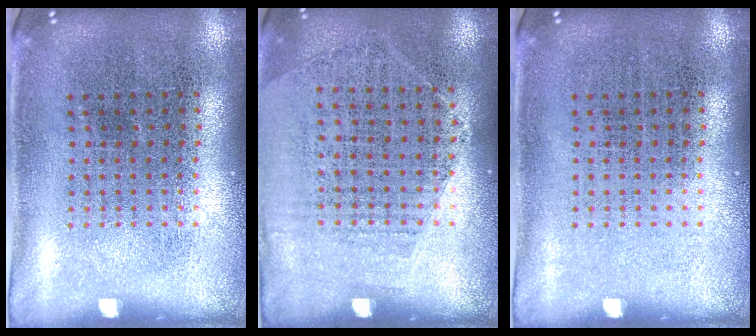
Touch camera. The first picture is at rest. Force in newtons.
{"total": 1.3, "press": 1.0, "slide": 0.8}
{"total": 0.0}